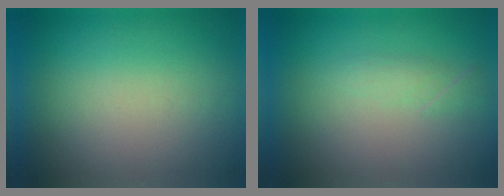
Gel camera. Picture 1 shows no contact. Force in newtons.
{"total": 1.8}